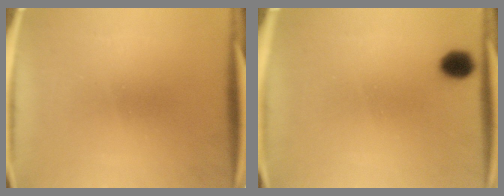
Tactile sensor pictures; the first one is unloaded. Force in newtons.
{"total": 2.3}